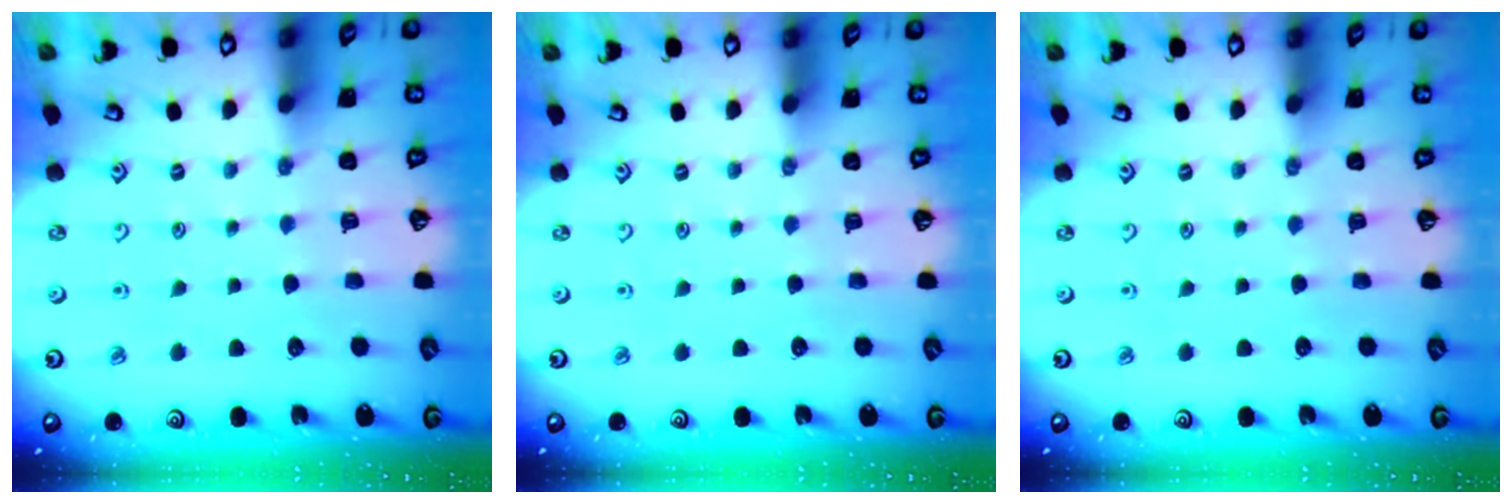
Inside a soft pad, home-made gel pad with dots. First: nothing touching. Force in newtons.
{"total": 0.0}
{"total": 0.0}